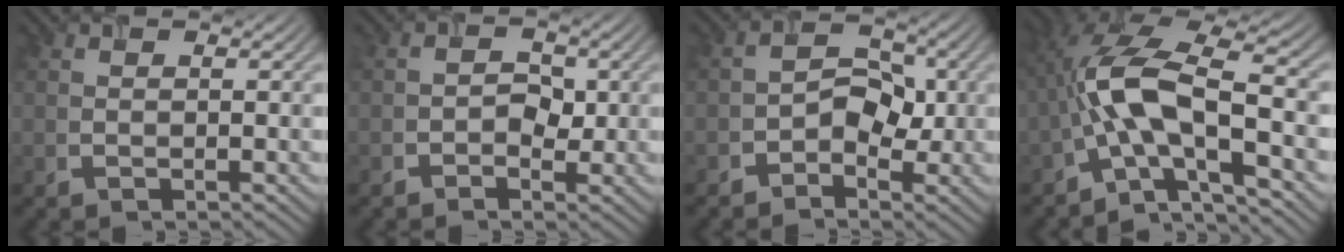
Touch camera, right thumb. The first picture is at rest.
{"total": 1.6, "force": [-0.7, 1.1, 0.9], "torque": [-0.010, 0.002, -0.016]}
{"total": 3.5, "force": [-1.5, 2.3, 2.1], "torque": [-0.025, 0.007, -0.032]}
{"total": 11.2, "force": [-2.6, 4.4, 10.0], "torque": [-0.194, 0.015, -0.064]}